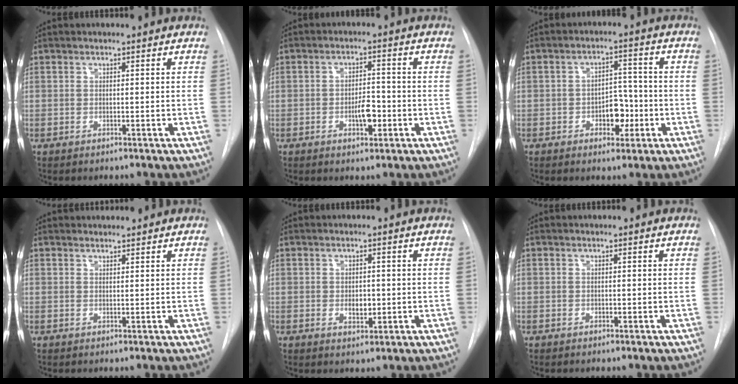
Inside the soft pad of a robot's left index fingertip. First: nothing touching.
{"total": 4.0, "force": [-1.4, 1.7, 3.3], "torque": [-0.049, 0.005, -0.018]}
{"total": 5.3, "force": [-1.9, 3.2, 3.8], "torque": [-0.048, 0.013, -0.026]}
{"total": 1.7, "force": [1.7, 0.2, -0.1], "torque": [-0.005, 0.014, 0.031]}
{"total": 2.3, "force": [-0.1, 1.5, 1.8], "torque": [-0.027, -0.002, 0.002]}
{"total": 0.0}